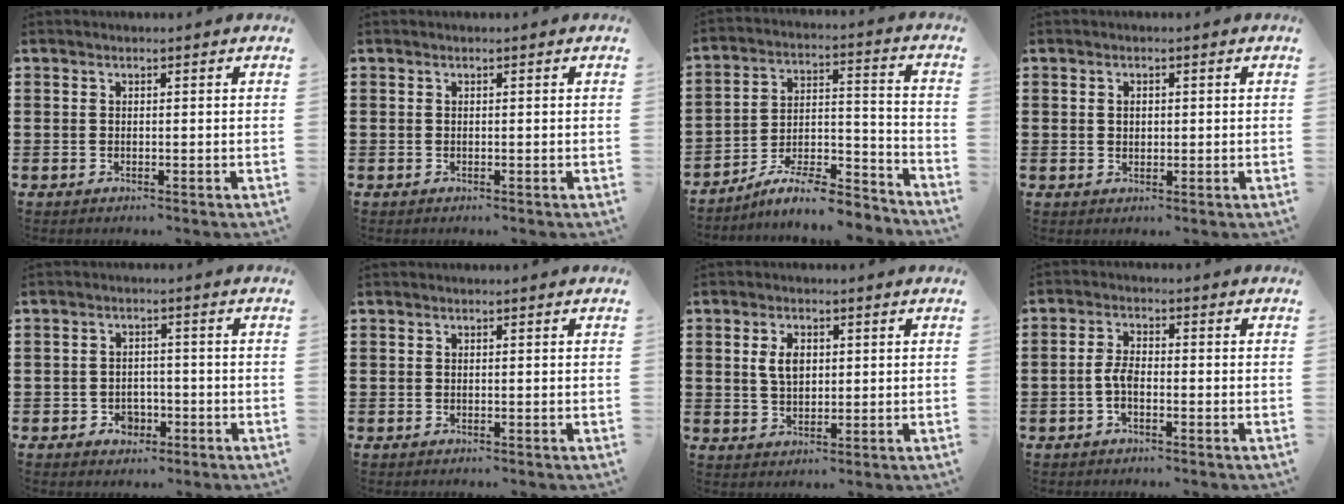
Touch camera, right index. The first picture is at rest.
{"total": 0.0}
{"total": 8.9, "force": [-7.9, 1.5, 3.9], "torque": [-0.060, 0.018, -0.151]}
{"total": 1.3, "force": [0.3, 0.8, 0.9], "torque": [-0.019, 0.007, 0.004]}
{"total": 2.6, "force": [-1.4, 2.0, 1.0], "torque": [-0.024, 0.003, -0.030]}
{"total": 0.0}
{"total": 3.9, "force": [0.8, 2.3, 3.1], "torque": [-0.057, 0.008, 0.011]}
{"total": 3.3, "force": [-1.1, 1.2, 2.9], "torque": [-0.075, -0.005, -0.027]}